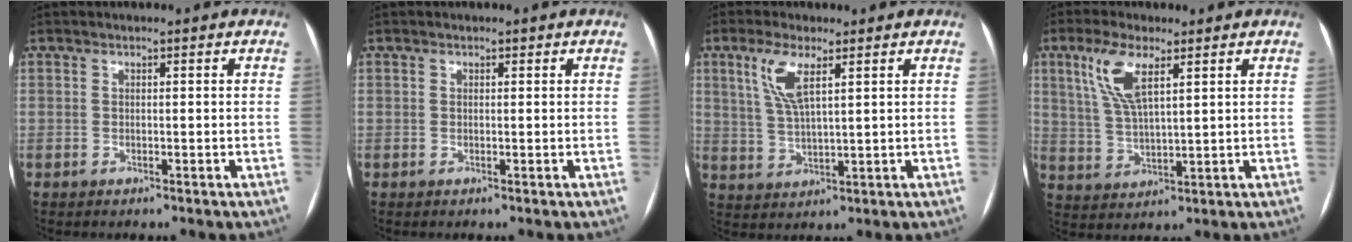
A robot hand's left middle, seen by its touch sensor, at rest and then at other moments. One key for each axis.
{"total": 0.5, "fx": 0.3, "fy": 0.4, "fz": 0.1, "tx": 0.002, "ty": 0.003, "tz": 0.002}
{"total": 6.2, "fx": 2.9, "fy": 1.3, "fz": 5.3, "tx": -0.116, "ty": 0.006, "tz": 0.062}
{"total": 7.8, "fx": 3.8, "fy": 2.0, "fz": 6.5, "tx": -0.142, "ty": 0.009, "tz": 0.079}